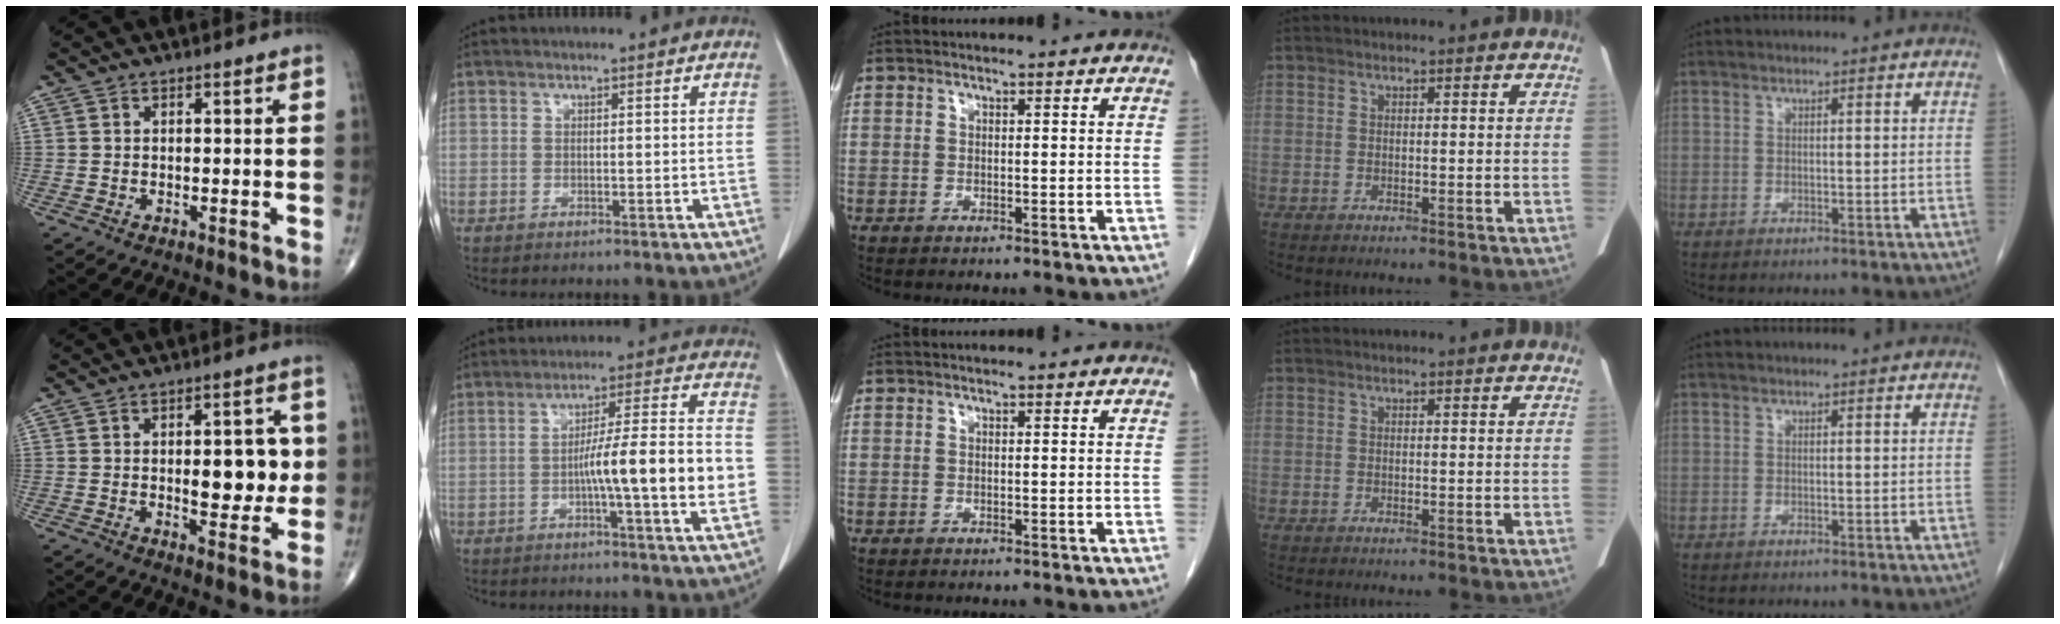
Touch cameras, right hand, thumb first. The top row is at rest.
{"thumb": {"total": 10.5, "force": [0.6, 4.8, 9.3], "torque": [-0.095, -0.006, 0.016]}, "index": {"total": 13.0, "force": [-2.6, -0.3, 12.7], "torque": [-0.198, 0.008, -0.045]}}